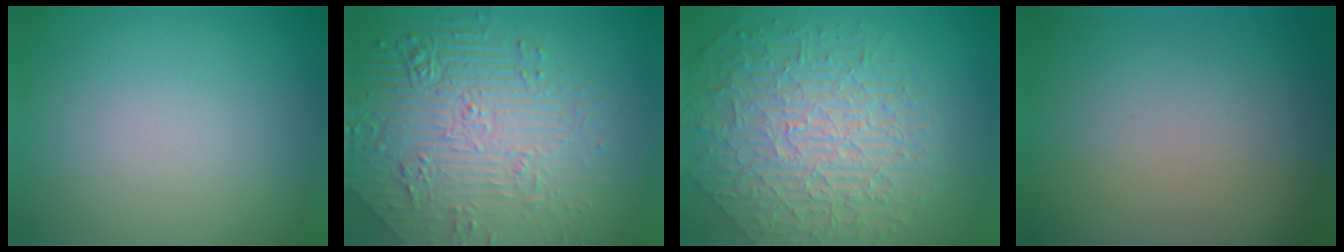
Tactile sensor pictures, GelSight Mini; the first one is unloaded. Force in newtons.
{"total": 7.6, "press": 5.9, "slide": 4.7}
{"total": 6.4, "press": 5.4, "slide": 3.4}
{"total": 0.0}